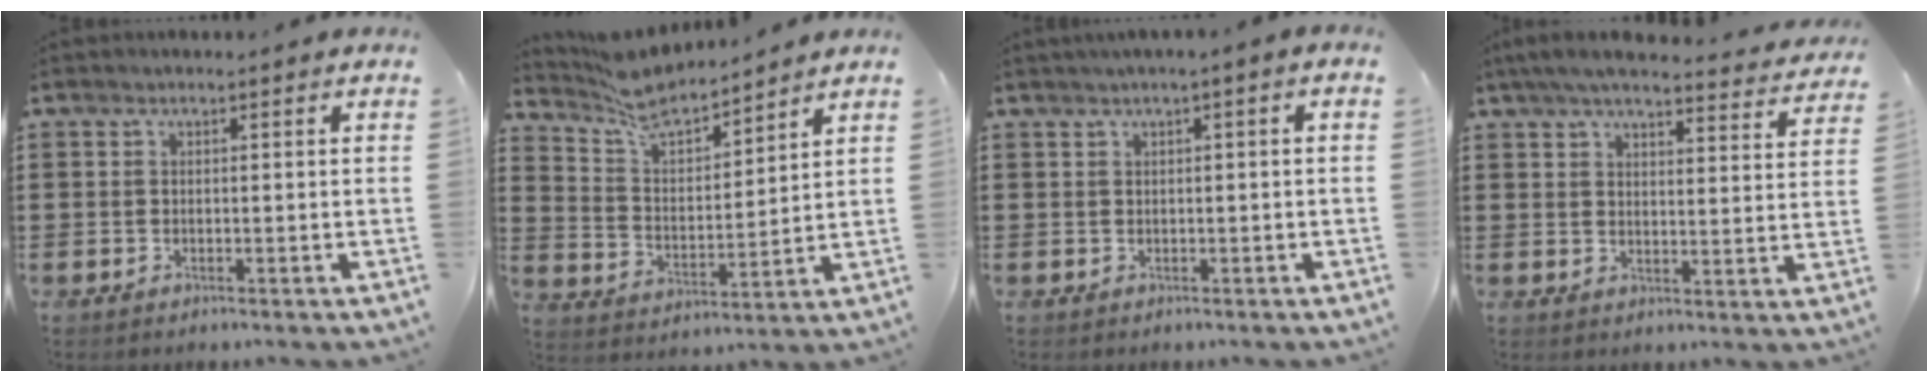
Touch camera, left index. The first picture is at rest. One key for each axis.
{"total": 6.8, "fx": 6.5, "fy": 0.8, "fz": 1.9, "tx": -0.068, "ty": -0.039, "tz": 0.115}
{"total": 0.9, "fx": -0.2, "fy": 0.3, "fz": 0.9, "tx": -0.016, "ty": -0.001, "tz": -0.006}
{"total": 5.3, "fx": 4.8, "fy": 0.6, "fz": 2.3, "tx": -0.062, "ty": -0.020, "tz": 0.084}